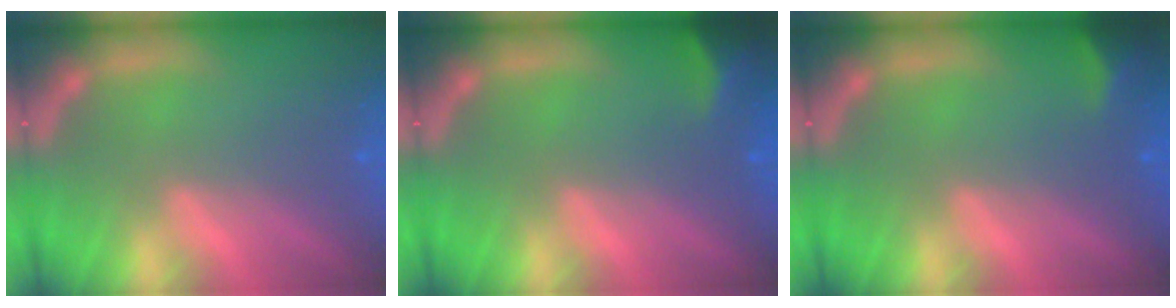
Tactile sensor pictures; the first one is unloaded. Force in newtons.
{"total": 2.9}
{"total": 2.4}